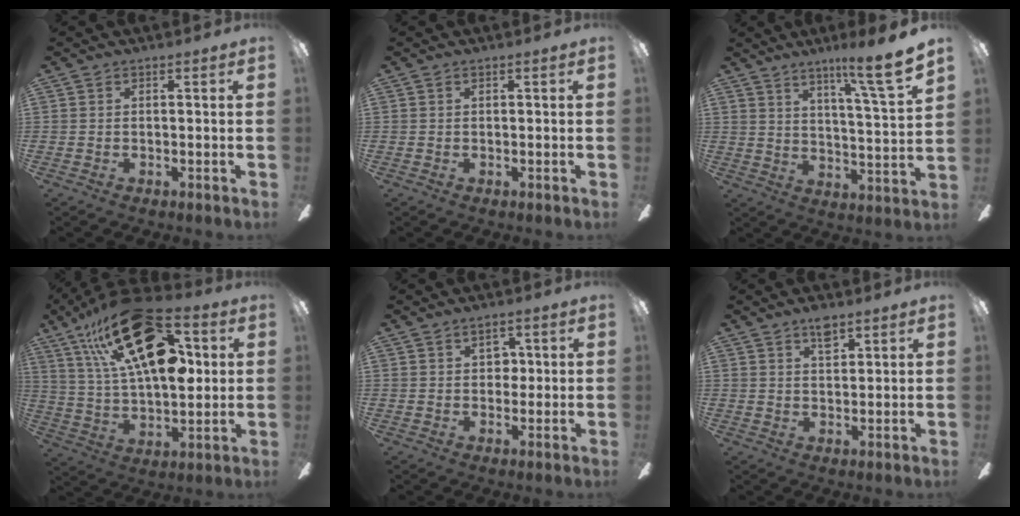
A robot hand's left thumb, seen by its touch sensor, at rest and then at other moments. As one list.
[{"total": 0.0}, {"total": 12.2, "force": [8.9, 0.4, 8.3], "torque": [-0.123, -0.058, 0.137]}, {"total": 27.9, "force": [12.3, 13.4, 21.1], "torque": [-0.362, -0.051, 0.210]}, {"total": 4.0, "force": [1.5, 2.7, 2.5], "torque": [-0.030, 0.001, 0.020]}, {"total": 4.5, "force": [3.1, 2.0, 2.6], "torque": [-0.034, -0.009, 0.051]}]